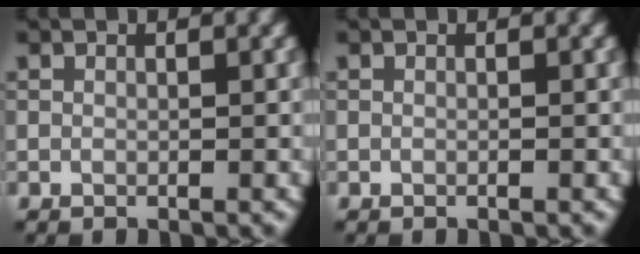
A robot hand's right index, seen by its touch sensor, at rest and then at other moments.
{"total": 0.0}